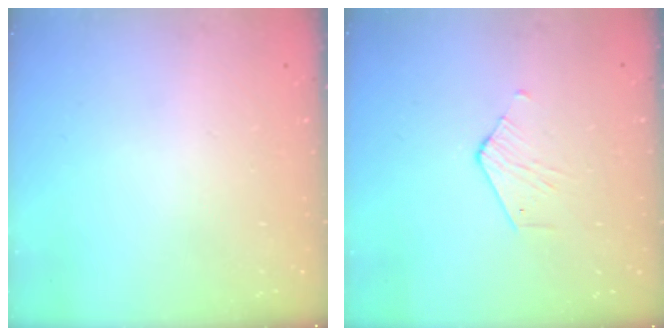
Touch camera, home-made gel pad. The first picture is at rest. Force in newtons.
{"total": 2.7, "press": 2.7, "slide": 0.3}